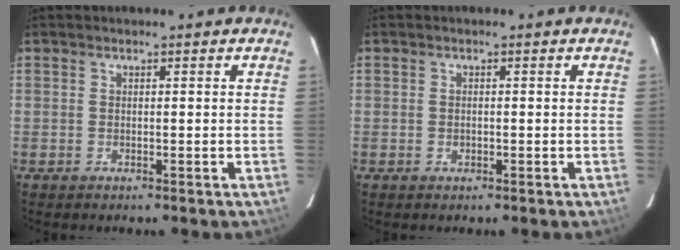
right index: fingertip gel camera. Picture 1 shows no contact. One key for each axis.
{"total": 1.1, "fx": -0.2, "fy": 0.8, "fz": 0.7, "tx": -0.013, "ty": 0.002, "tz": -0.004}